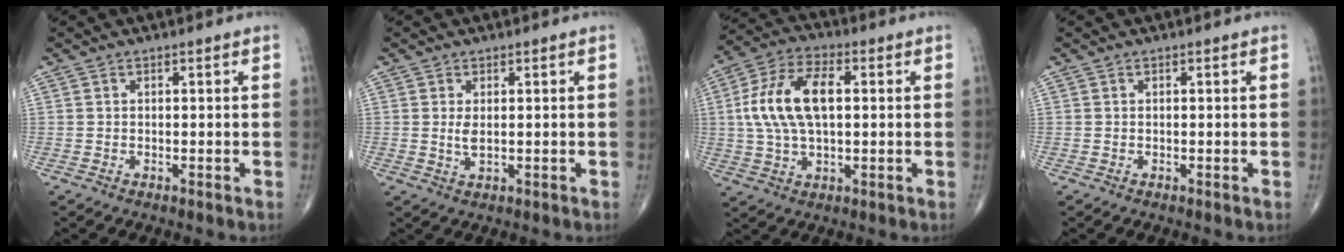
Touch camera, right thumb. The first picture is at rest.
{"total": 2.2, "force": [0.3, 0.9, 2.0], "torque": [-0.040, -0.007, 0.010]}
{"total": 13.8, "force": [1.6, 7.2, 11.7], "torque": [-0.233, 0.019, 0.028]}
{"total": 0.0}